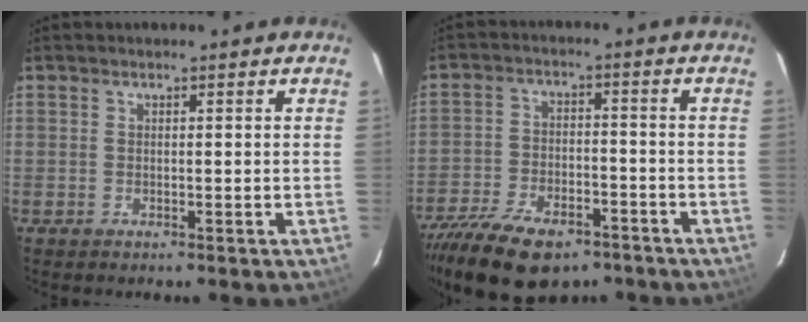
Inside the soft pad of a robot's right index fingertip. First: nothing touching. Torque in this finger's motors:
{"motor_torque": [1.39, -0.75, 0.64, 0.13]}